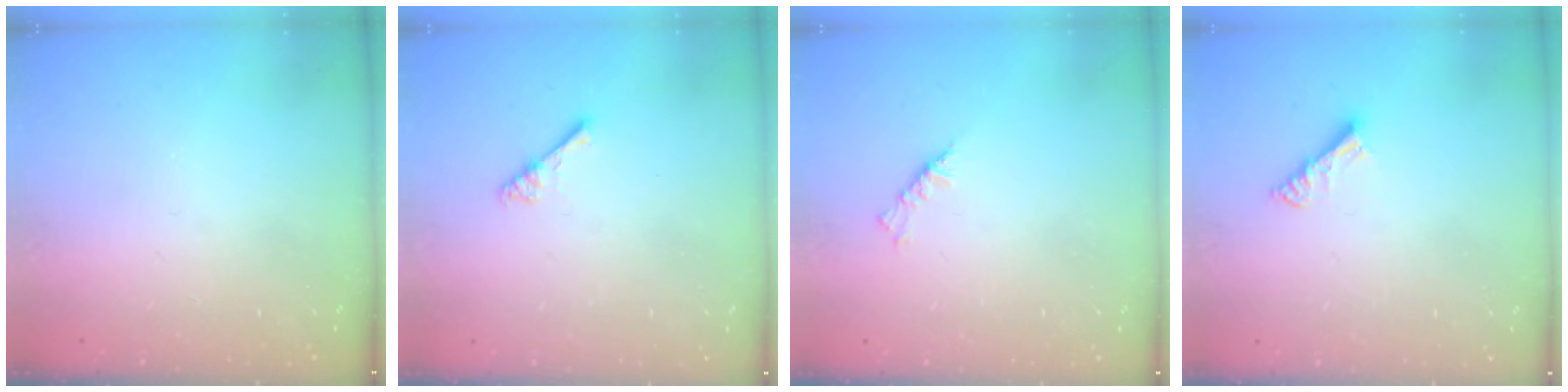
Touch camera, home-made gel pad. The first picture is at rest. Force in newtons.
{"total": 2.4, "press": 2.4, "slide": 0.4}
{"total": 3.2, "press": 3.1, "slide": 0.7}
{"total": 5.4, "press": 5.4, "slide": 0.2}